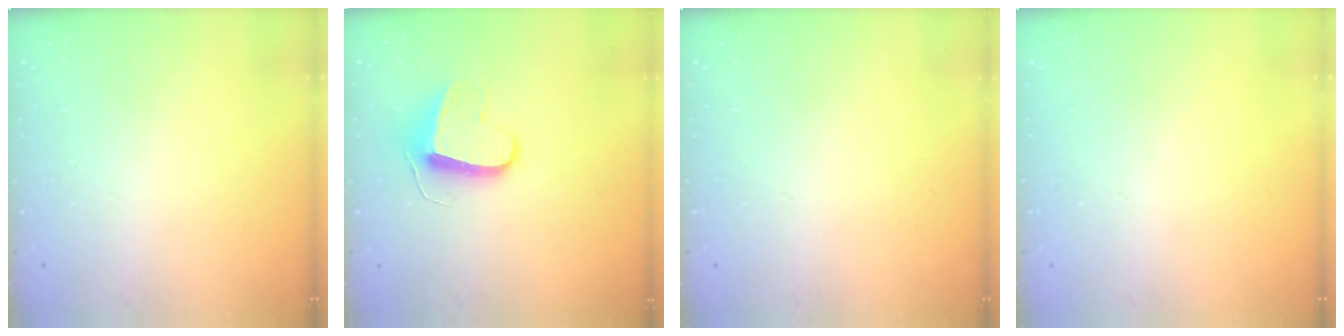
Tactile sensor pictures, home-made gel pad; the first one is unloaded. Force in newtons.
{"total": 9.2, "press": 9.2, "slide": 0.5}
{"total": 0.0}
{"total": 0.0}